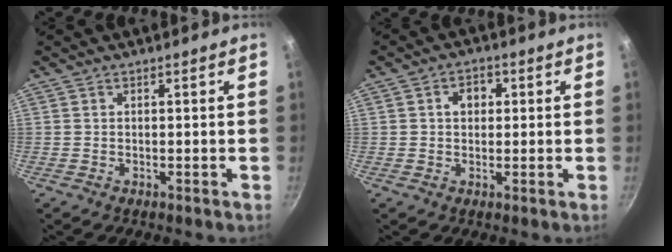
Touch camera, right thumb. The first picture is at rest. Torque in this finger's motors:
{"motor_torque": [0.07, 1.22, 0.60, 0.45, -0.01]}